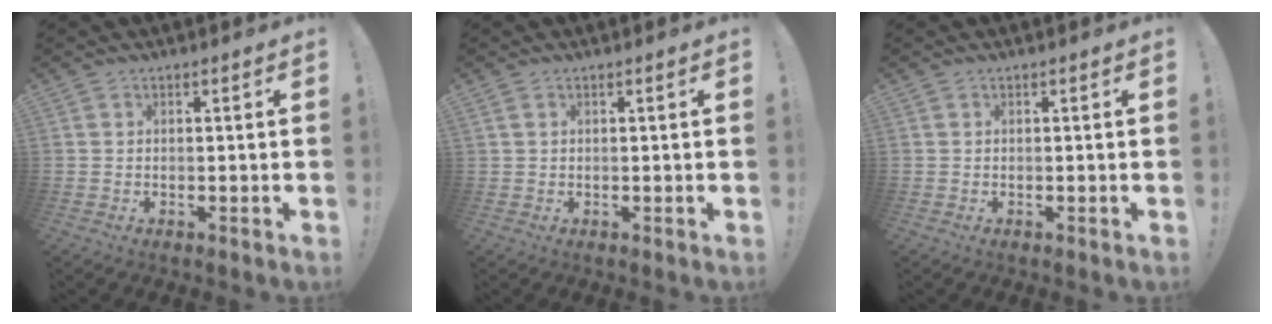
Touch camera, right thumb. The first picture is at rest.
{"total": 0.9, "force": [0.5, 0.3, 0.6], "torque": [-0.019, 0.004, 0.011]}
{"total": 0.0}